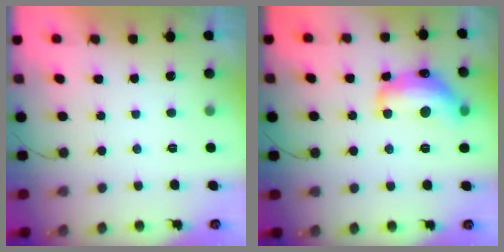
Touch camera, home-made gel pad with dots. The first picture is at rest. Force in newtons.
{"total": 18.4, "press": 18.4, "slide": 0.9}